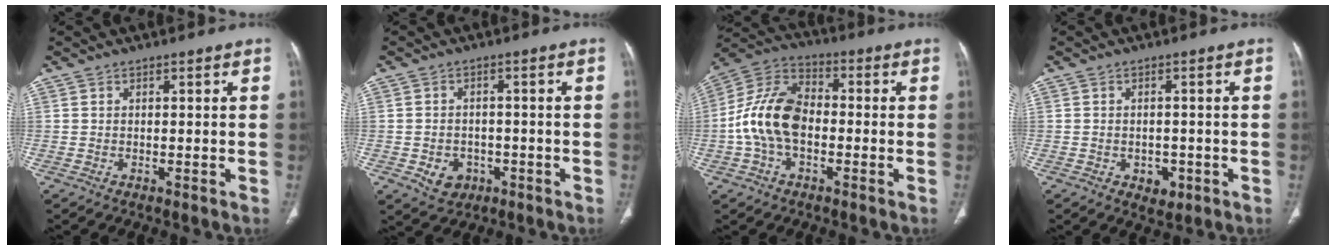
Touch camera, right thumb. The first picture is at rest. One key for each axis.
{"total": 5.2, "fx": -1.9, "fy": 4.3, "fz": 2.4, "tx": -0.023, "ty": 0.013, "tz": -0.019}
{"total": 13.8, "fx": -1.8, "fy": 8.7, "fz": 10.5, "tx": -0.205, "ty": 0.038, "tz": -0.043}
{"total": 3.4, "fx": -1.2, "fy": 2.5, "fz": 1.9, "tx": -0.015, "ty": 0.003, "tz": -0.009}